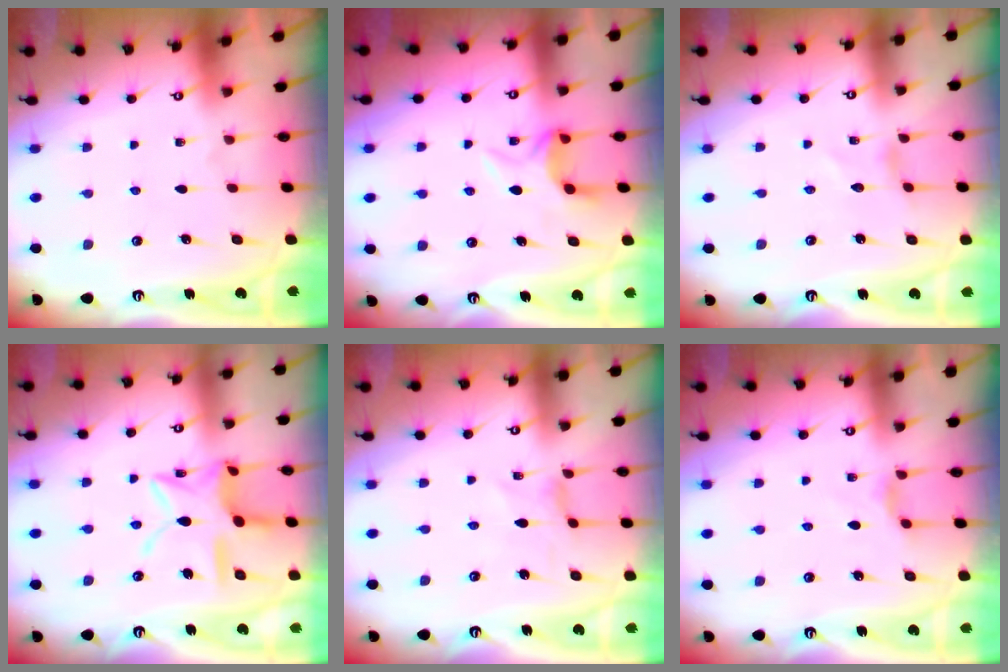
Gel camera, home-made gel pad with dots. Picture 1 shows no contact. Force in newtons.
{"total": 6.5, "press": 6.4, "slide": 1.1}
{"total": 0.0}
{"total": 12.8, "press": 12.7, "slide": 1.1}
{"total": 0.0}
{"total": 2.4, "press": 2.3, "slide": 0.3}